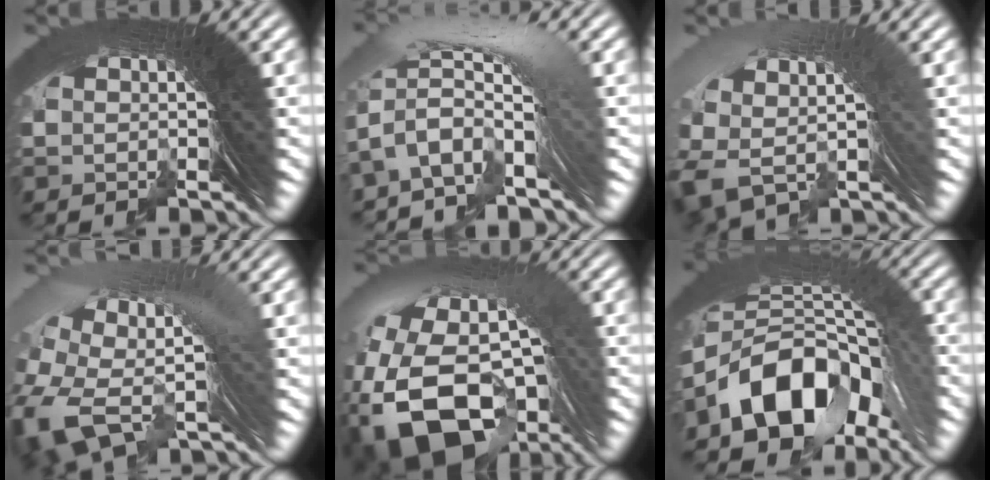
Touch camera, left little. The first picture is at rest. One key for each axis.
{"total": 4.9, "fx": -0.1, "fy": 3.0, "fz": 3.8, "tx": -0.081, "ty": 0.007, "tz": -0.016}
{"total": 3.2, "fx": 0.5, "fy": 1.5, "fz": 2.7, "tx": -0.053, "ty": -0.003, "tz": 0.023}
{"total": 6.6, "fx": -1.3, "fy": 4.3, "fz": 4.8, "tx": -0.101, "ty": -0.027, "tz": -0.013}
{"total": 13.0, "fx": -4.8, "fy": 8.6, "fz": 8.4, "tx": -0.193, "ty": -0.059, "tz": -0.054}
{"total": 10.9, "fx": 1.0, "fy": 5.8, "fz": 9.2, "tx": -0.171, "ty": 0.001, "tz": 0.015}